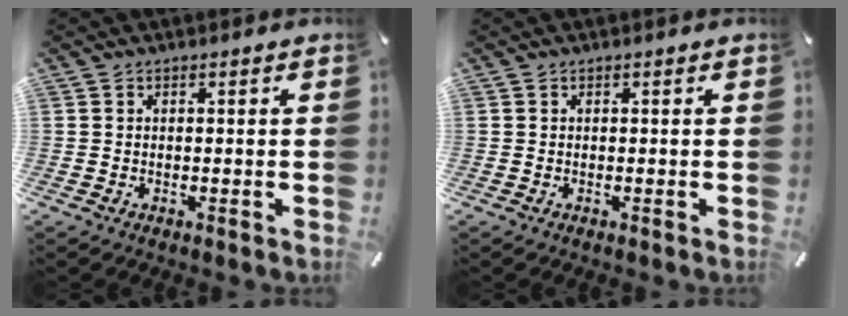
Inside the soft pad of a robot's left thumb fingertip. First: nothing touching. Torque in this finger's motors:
{"motor_torque": [0.00, 0.00, -0.14, -0.06, 0.00]}